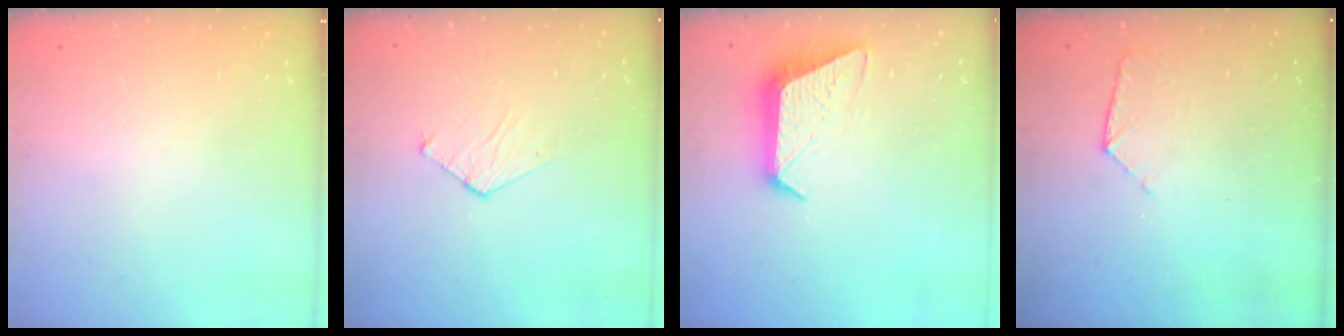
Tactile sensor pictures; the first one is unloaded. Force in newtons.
{"total": 4.7, "press": 4.7, "slide": 0.4}
{"total": 10.8, "press": 10.8, "slide": 0.6}
{"total": 7.3, "press": 7.2, "slide": 0.7}